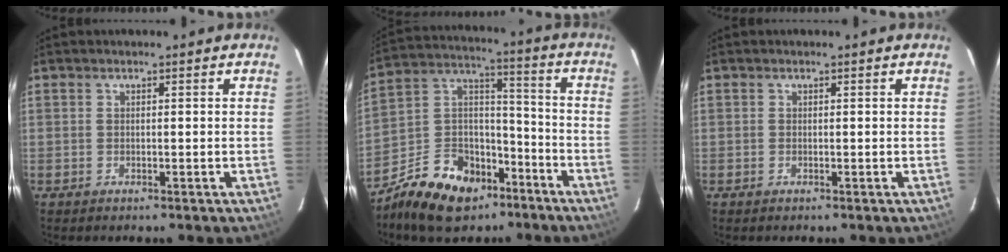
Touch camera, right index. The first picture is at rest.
{"total": 17.1, "force": [-10.7, 10.5, 8.3], "torque": [-0.184, 0.045, -0.165]}
{"total": 0.0}